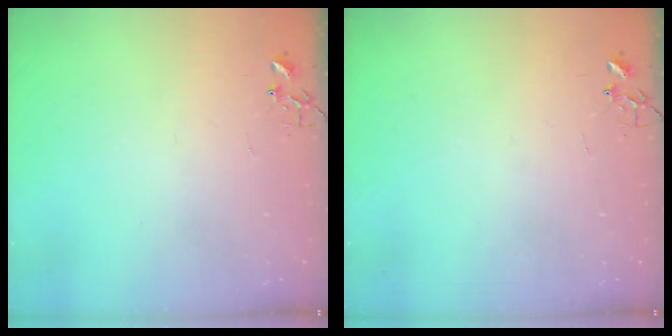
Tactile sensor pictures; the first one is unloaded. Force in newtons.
{"total": 0.0}